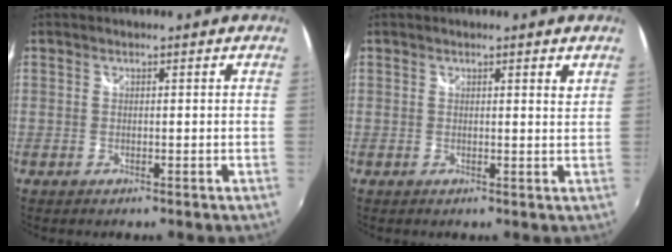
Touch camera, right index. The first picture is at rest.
{"total": 1.7, "force": [1.2, 0.1, 1.3], "torque": [-0.022, 0.005, 0.016]}